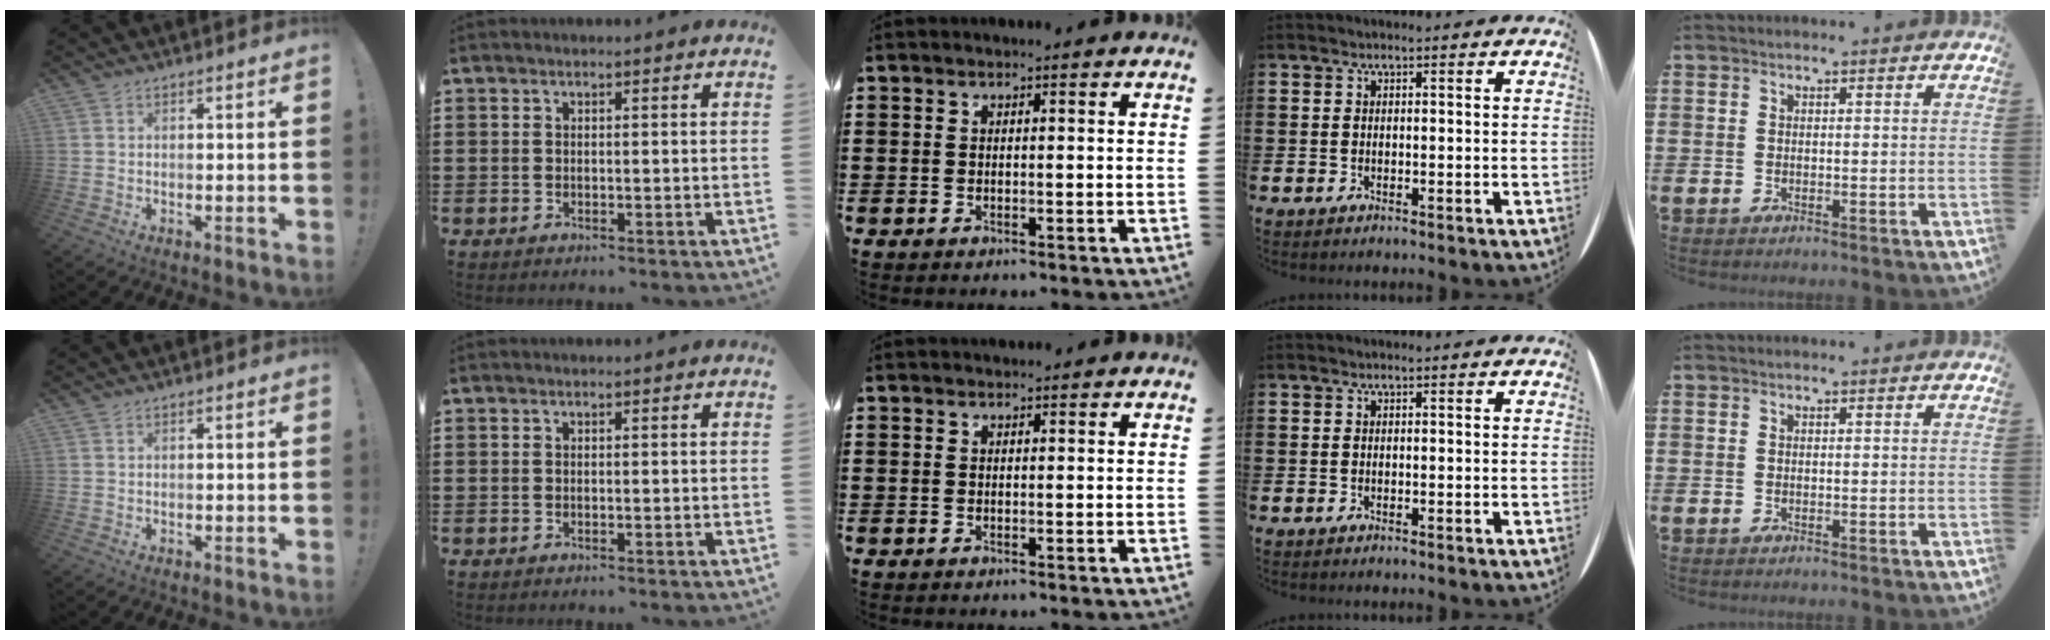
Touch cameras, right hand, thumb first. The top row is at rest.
{"middle": {"total": 0.6, "force": [0.5, 0.3, 0.0], "torque": [0.007, -0.003, 0.009]}}